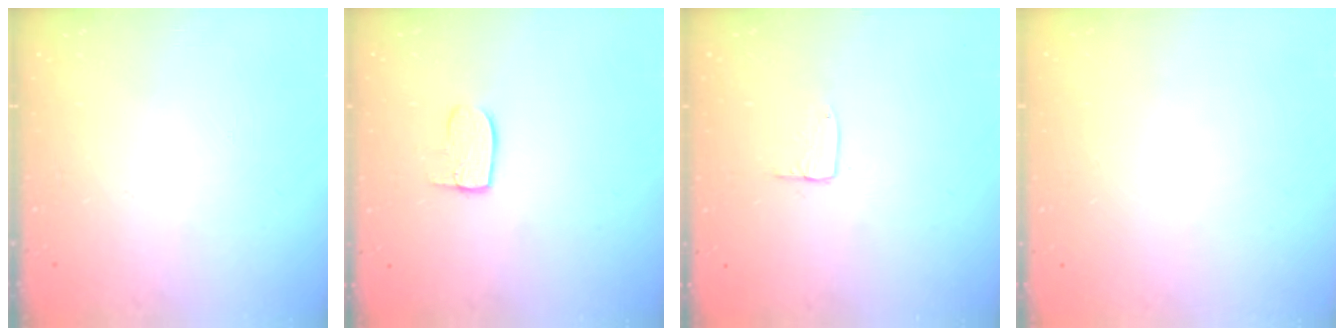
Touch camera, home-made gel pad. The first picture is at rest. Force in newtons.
{"total": 7.2, "press": 7.1, "slide": 0.4}
{"total": 3.8, "press": 3.8, "slide": 0.3}
{"total": 0.0}